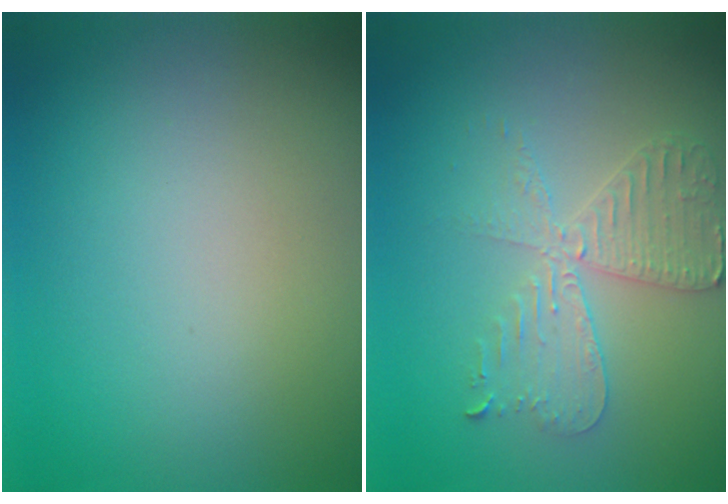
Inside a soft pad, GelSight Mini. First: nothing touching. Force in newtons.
{"total": 4.0, "press": 3.6, "slide": 1.8}